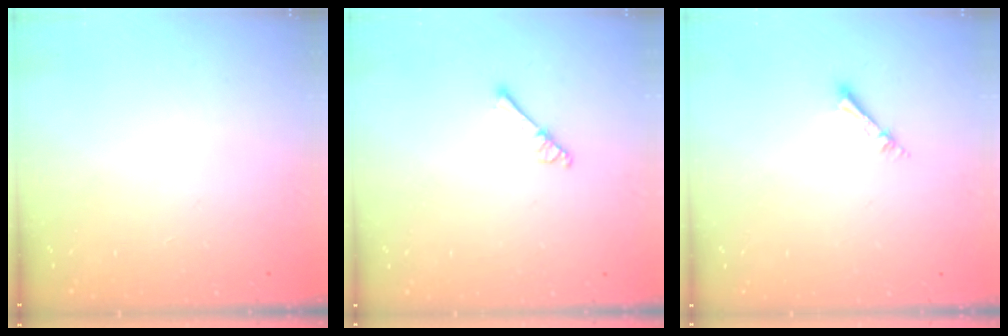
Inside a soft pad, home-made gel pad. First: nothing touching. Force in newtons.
{"total": 3.4, "press": 3.3, "slide": 0.3}
{"total": 2.2, "press": 2.2, "slide": 0.3}